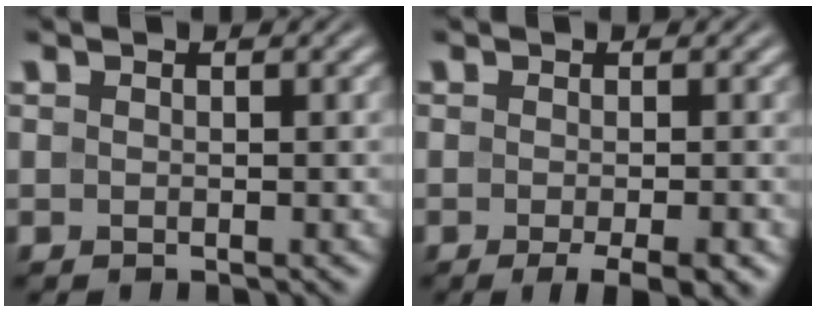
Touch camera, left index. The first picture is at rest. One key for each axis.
{"total": 4.1, "fx": -1.9, "fy": 0.9, "fz": 3.5, "tx": -0.047, "ty": -0.003, "tz": -0.026}